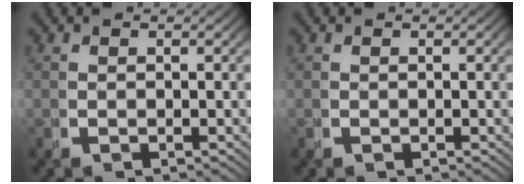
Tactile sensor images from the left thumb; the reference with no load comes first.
{"total": 0.0}